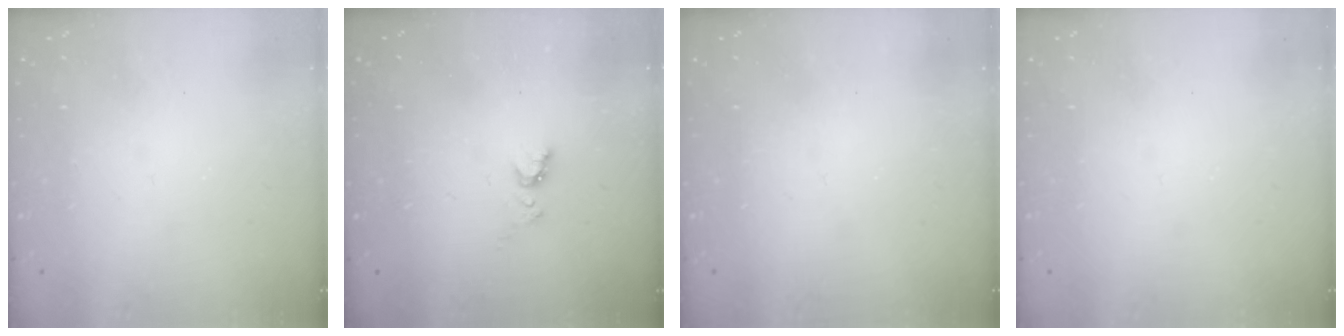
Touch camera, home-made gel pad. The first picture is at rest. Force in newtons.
{"total": 4.4, "press": 4.4, "slide": 0.6}
{"total": 0.0}
{"total": 0.0}